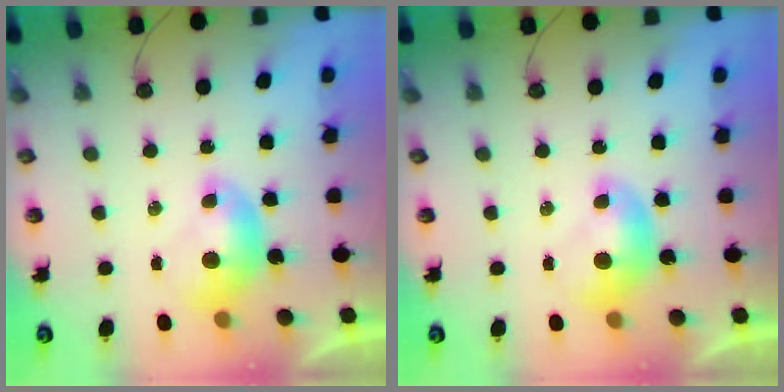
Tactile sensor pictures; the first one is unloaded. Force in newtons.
{"total": 0.0}